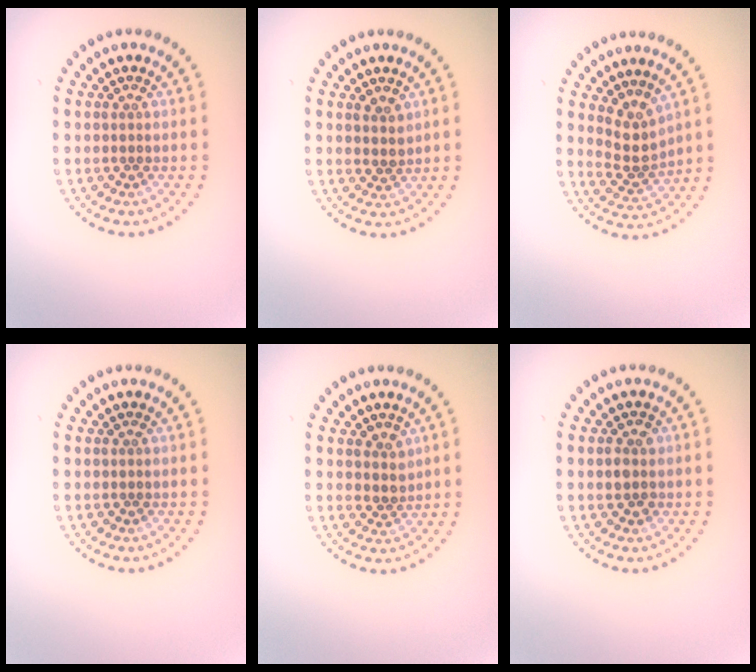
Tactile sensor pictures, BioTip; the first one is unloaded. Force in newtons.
{"total": 1.6, "press": 1.2, "slide": 1.0}
{"total": 3.0, "press": 2.1, "slide": 2.2}
{"total": 0.0}
{"total": 1.8, "press": 1.5, "slide": 1.0}
{"total": 1.6, "press": 1.5, "slide": 0.2}